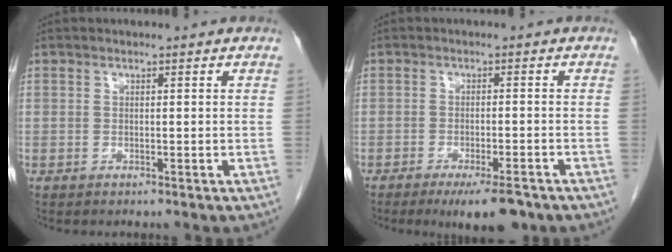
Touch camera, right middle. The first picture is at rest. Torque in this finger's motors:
{"motor_torque": [0.17, -0.13, 0.09, 0.04]}